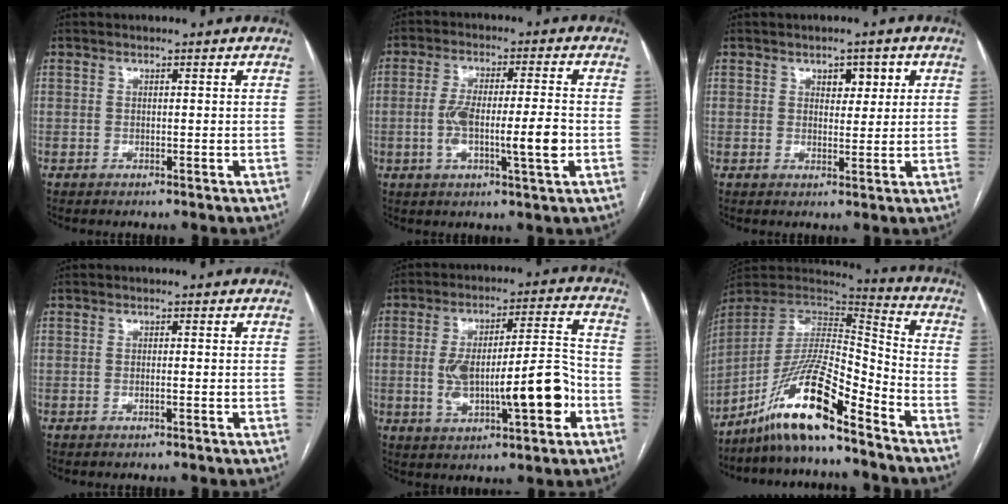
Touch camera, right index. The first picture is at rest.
{"total": 9.5, "force": [-1.8, 1.1, 9.3], "torque": [-0.167, 0.007, -0.029]}
{"total": 2.7, "force": [1.2, 0.7, 2.3], "torque": [-0.039, 0.002, 0.017]}
{"total": 0.6, "force": [-0.2, -0.1, 0.6], "torque": [-0.010, 0.002, -0.002]}
{"total": 15.0, "force": [-3.2, 3.7, 14.2], "torque": [-0.235, 0.026, -0.038]}
{"total": 15.5, "force": [-11.2, 1.7, 10.6], "torque": [-0.201, 0.005, -0.203]}